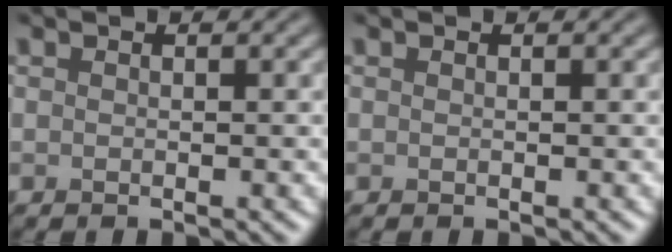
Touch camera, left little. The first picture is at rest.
{"total": 0.0}